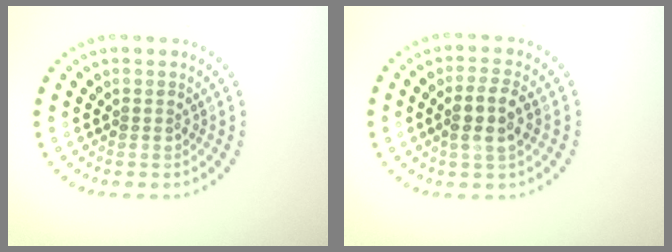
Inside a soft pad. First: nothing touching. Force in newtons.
{"total": 2.8, "press": 2.7, "slide": 0.8}